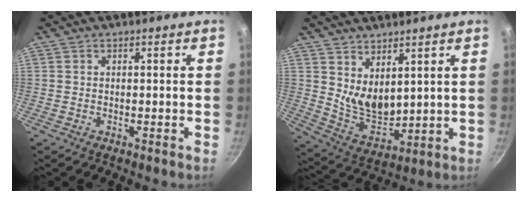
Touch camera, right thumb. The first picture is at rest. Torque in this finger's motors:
{"motor_torque": [0.63, 0.77, 0.25, -0.14, 0.14]}